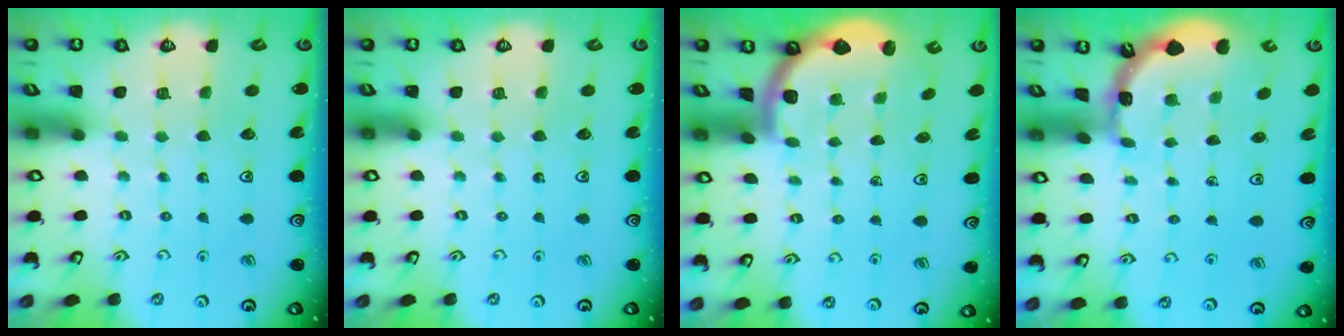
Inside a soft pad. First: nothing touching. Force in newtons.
{"total": 0.0}
{"total": 1.9, "press": 1.8, "slide": 0.3}
{"total": 1.8, "press": 1.8, "slide": 0.1}